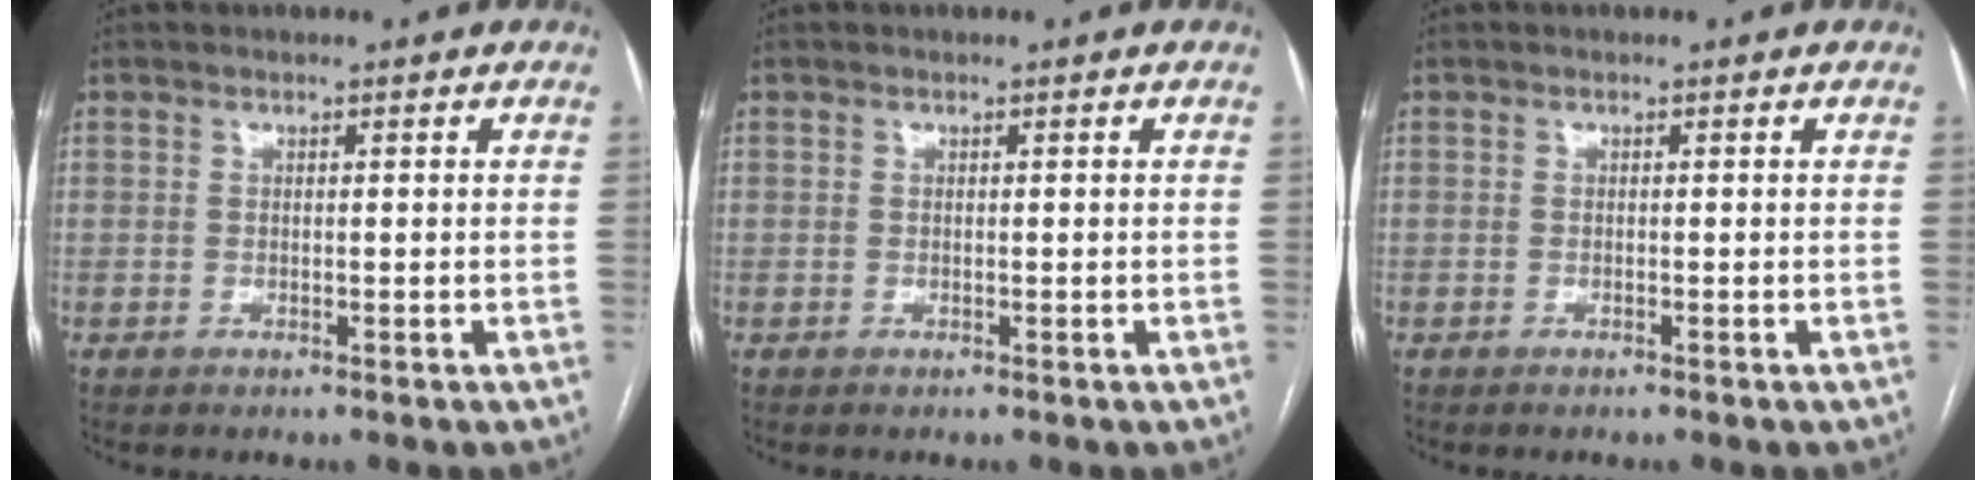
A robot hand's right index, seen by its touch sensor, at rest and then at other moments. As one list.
[{"total": 0.0}, {"total": 0.0}]